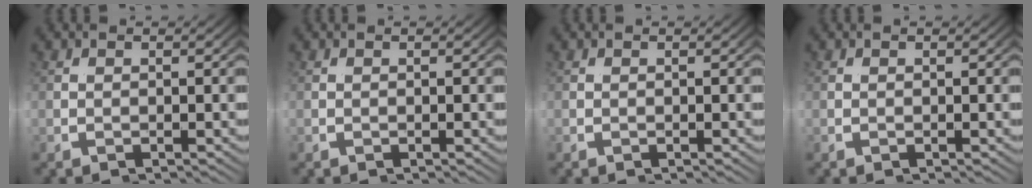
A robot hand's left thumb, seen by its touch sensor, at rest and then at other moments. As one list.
[{"total": 0.0}, {"total": 0.0}, {"total": 0.0}]